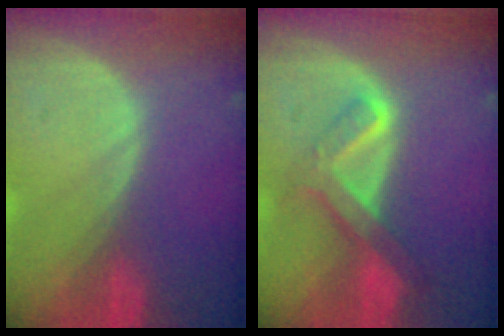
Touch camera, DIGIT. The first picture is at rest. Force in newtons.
{"total": 6.7, "press": 5.7, "slide": 3.5}